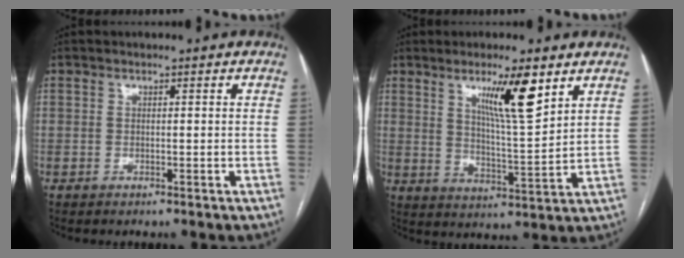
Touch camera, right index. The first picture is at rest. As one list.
[{"total": 9.7, "force": [5.4, 0.5, 8.0], "torque": [-0.136, -0.011, 0.093]}]